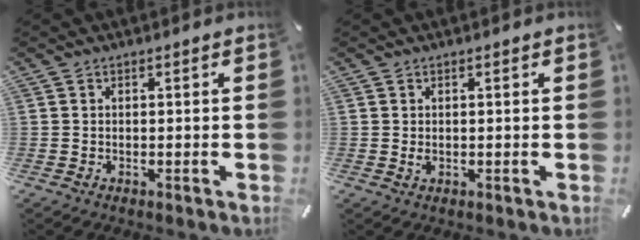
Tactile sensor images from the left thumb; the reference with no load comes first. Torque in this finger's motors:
{"motor_torque": [0.04, 0.18, -0.08, 0.08, 0.00]}